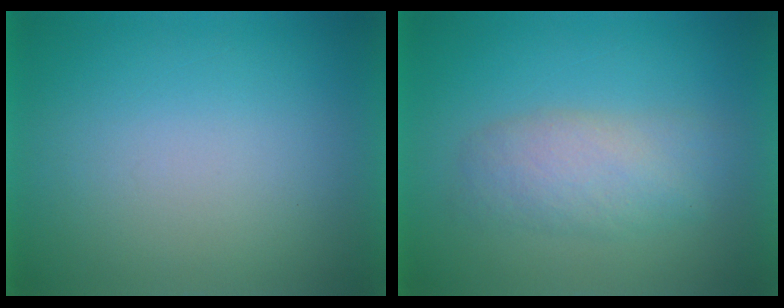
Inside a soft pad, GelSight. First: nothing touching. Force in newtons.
{"total": 4.0}